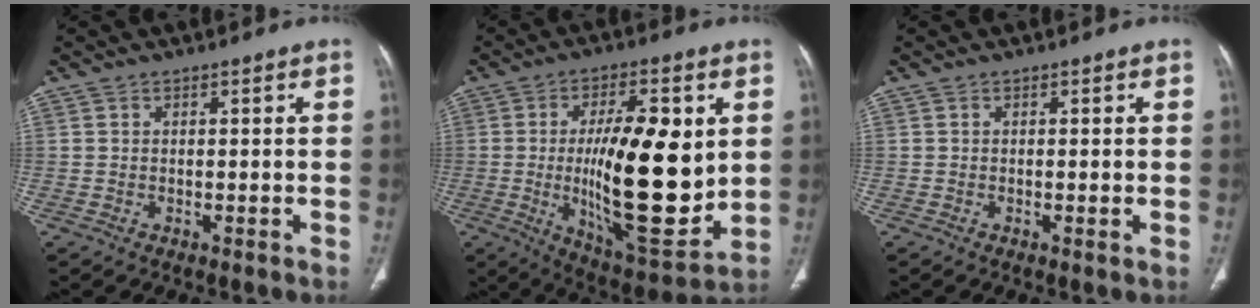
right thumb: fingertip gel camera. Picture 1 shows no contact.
{"total": 23.2, "force": [0.8, 8.2, 21.7], "torque": [-0.331, -0.032, 0.024]}
{"total": 0.8, "force": [-0.1, -0.1, 0.8], "torque": [-0.017, -0.005, -0.002]}